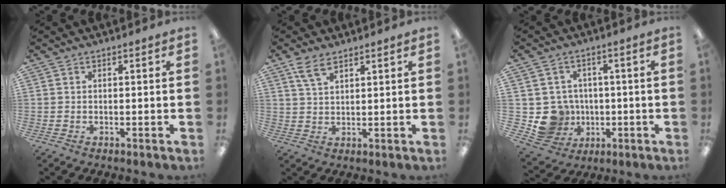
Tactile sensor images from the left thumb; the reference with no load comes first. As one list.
[{"total": 4.7, "force": [3.4, 1.9, 2.7], "torque": [-0.060, -0.004, 0.064]}, {"total": 9.2, "force": [-0.8, 8.9, 1.8], "torque": [-0.066, 0.005, -0.003]}]